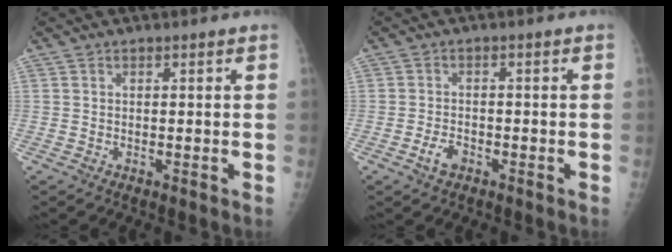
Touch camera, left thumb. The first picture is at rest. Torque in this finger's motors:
{"motor_torque": [-0.13, 0.12, 0.14, 0.02, 0.00]}